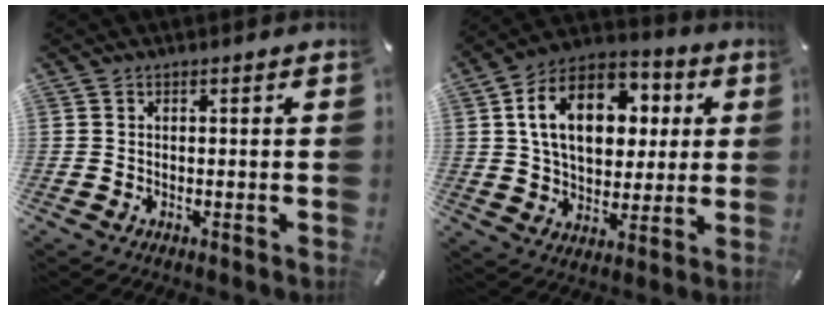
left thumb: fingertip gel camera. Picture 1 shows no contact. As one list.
[{"total": 17.4, "force": [4.9, 12.0, 11.7], "torque": [-0.212, -0.006, 0.087]}]